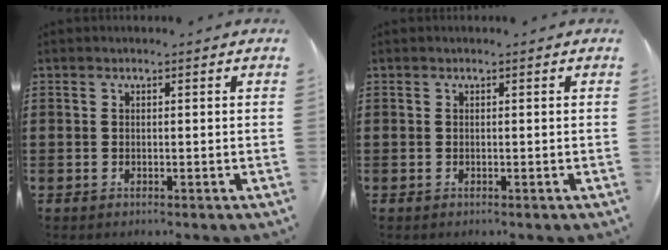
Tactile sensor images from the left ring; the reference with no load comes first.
{"total": 0.0}